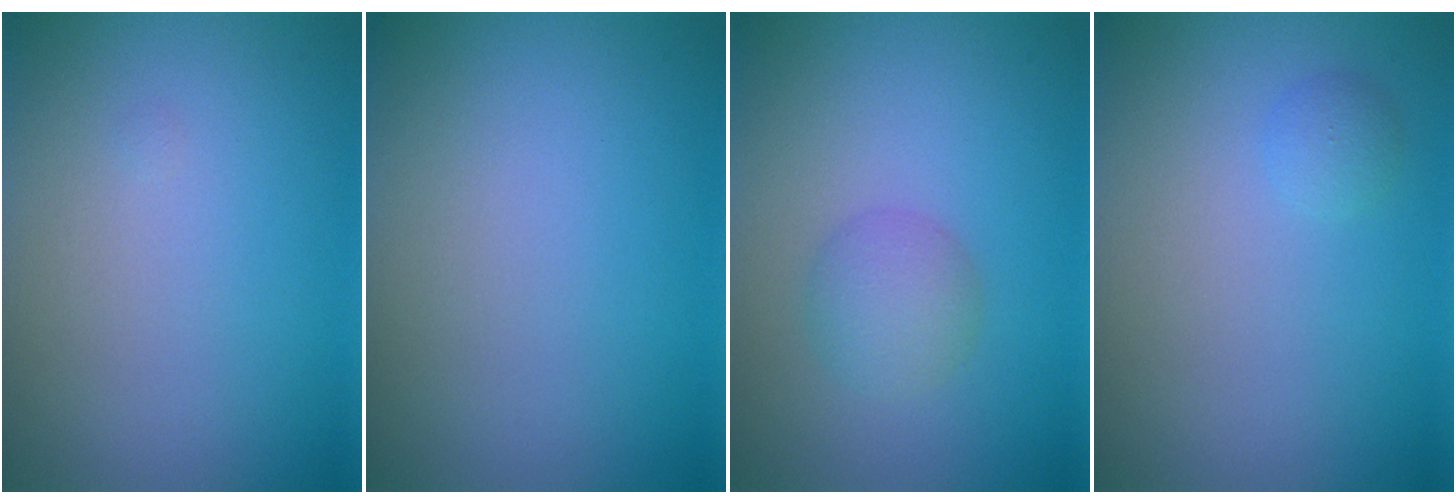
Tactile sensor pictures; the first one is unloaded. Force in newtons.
{"total": 0.0}
{"total": 2.5, "press": 2.4, "slide": 0.2}
{"total": 0.9, "press": 0.9, "slide": 0.0}